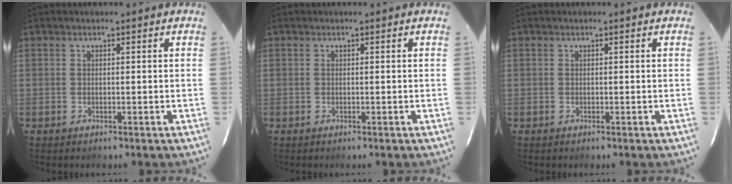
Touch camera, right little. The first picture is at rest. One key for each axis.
{"total": 0.0}
{"total": 0.0}